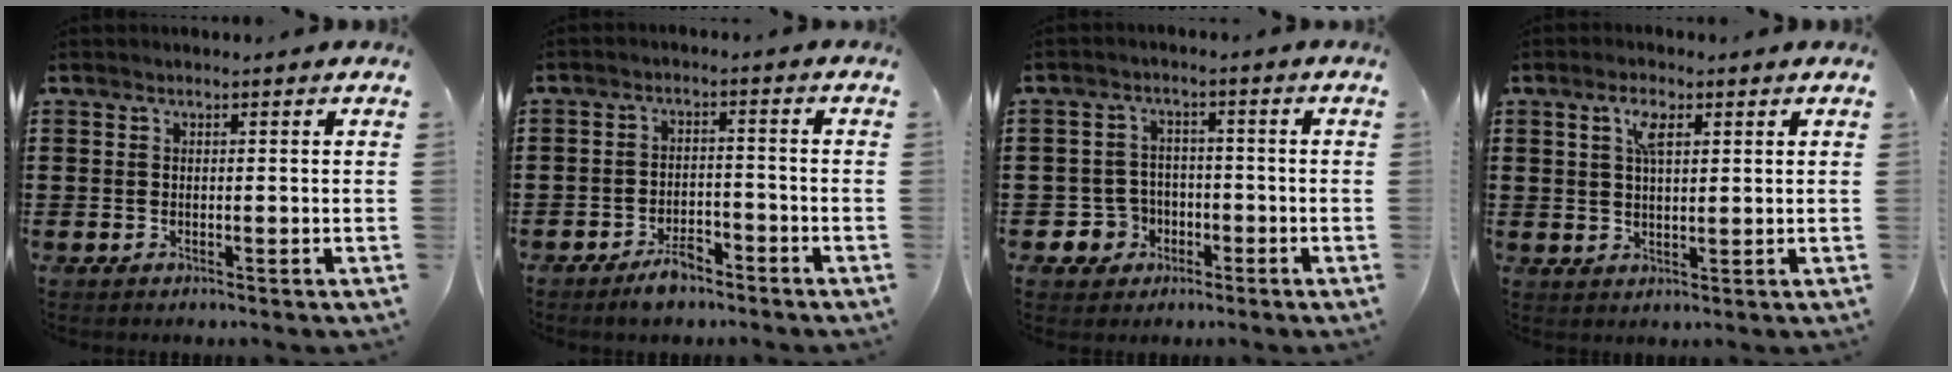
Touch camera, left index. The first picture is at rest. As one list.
[{"total": 3.9, "force": [-3.2, 1.5, 1.6], "torque": [-0.028, 0.013, -0.063]}, {"total": 4.6, "force": [-2.0, 3.9, 1.4], "torque": [-0.049, 0.006, -0.042]}, {"total": 3.8, "force": [1.7, 1.5, 3.0], "torque": [-0.061, 0.005, 0.026]}]